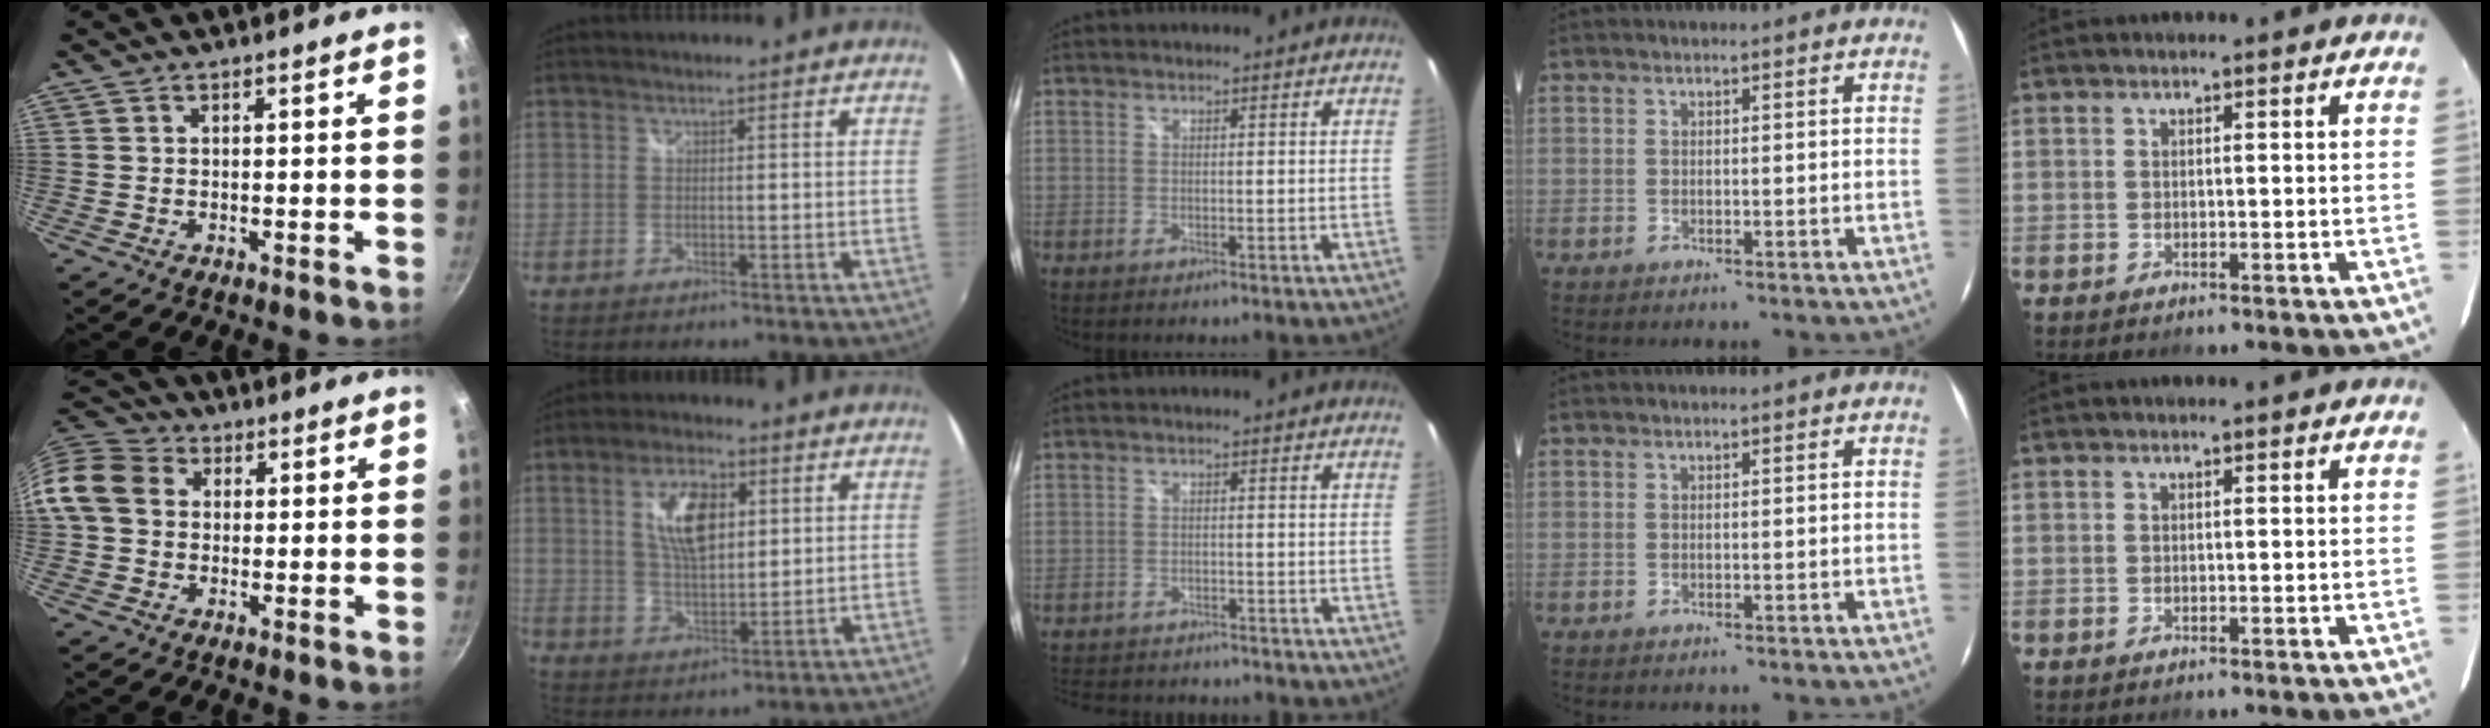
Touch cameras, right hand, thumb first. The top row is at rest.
{"thumb": {"total": 11.7, "force": [1.0, 9.6, 6.5], "torque": [-0.109, 0.027, -0.001]}, "index": {"total": 9.5, "force": [3.1, 4.4, 7.9], "torque": [-0.148, 0.009, 0.058]}, "middle": {"total": 10.8, "force": [-9.5, 3.4, 3.7], "torque": [-0.090, -0.013, -0.139]}}